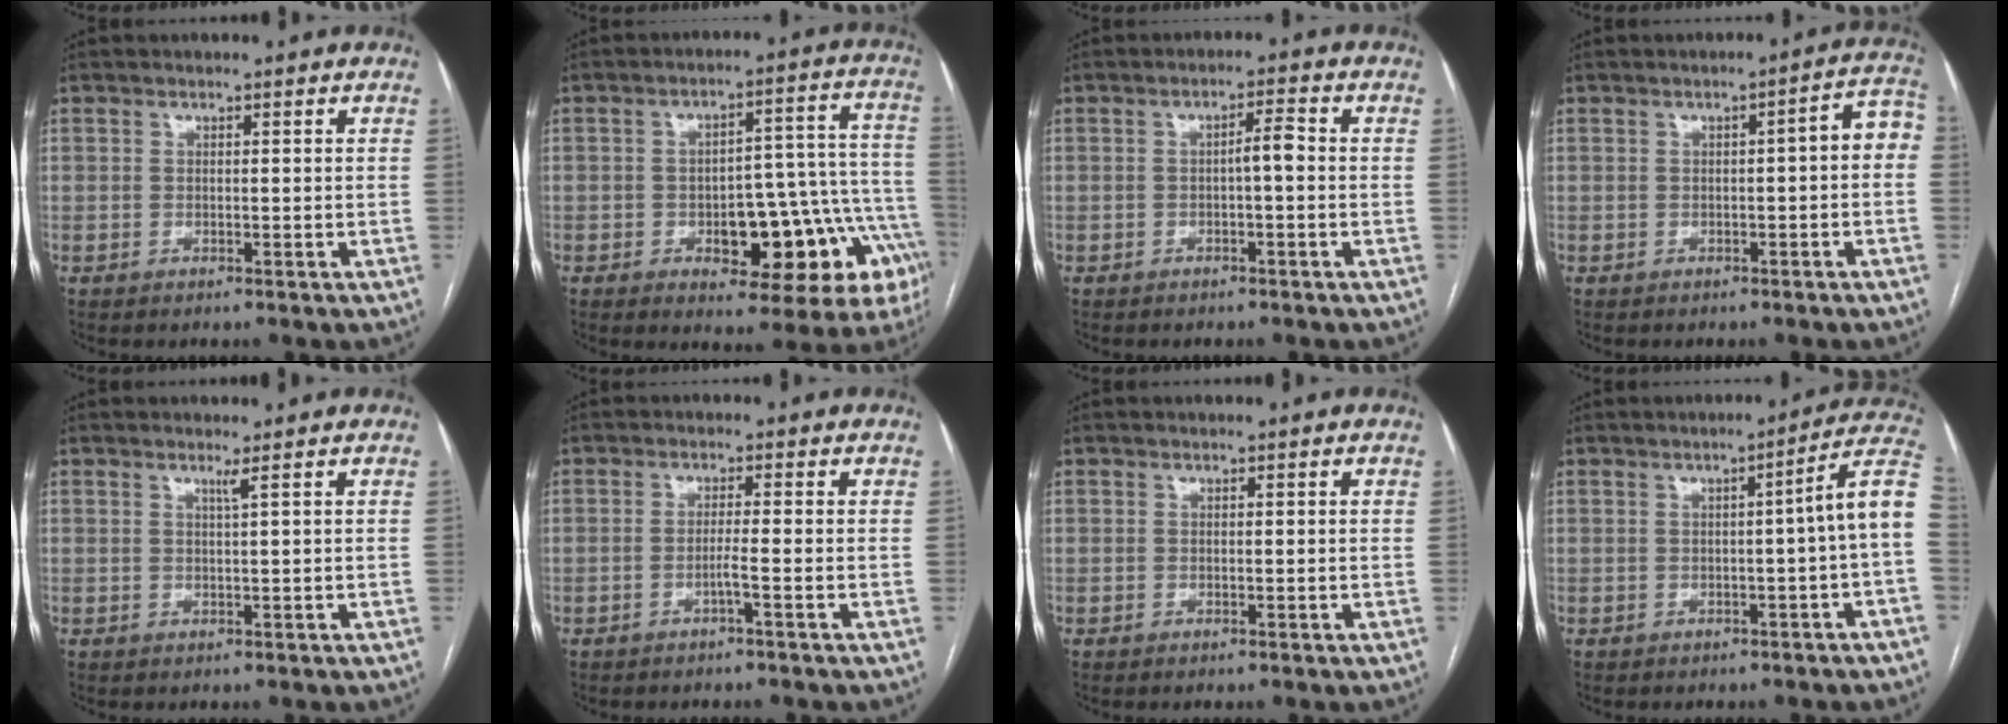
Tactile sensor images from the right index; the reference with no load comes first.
{"total": 18.1, "force": [-6.9, 7.0, 15.3], "torque": [-0.104, 0.046, -0.072]}
{"total": 2.7, "force": [-0.3, 0.4, 2.7], "torque": [-0.041, 0.007, -0.006]}
{"total": 4.8, "force": [-0.3, 1.0, 4.7], "torque": [-0.051, 0.025, -0.008]}
{"total": 1.0, "force": [0.6, -0.4, 0.7], "torque": [-0.024, -0.009, 0.014]}
{"total": 1.8, "force": [-0.9, -0.5, 1.5], "torque": [-0.025, 0.000, -0.019]}
{"total": 0.0}
{"total": 7.1, "force": [-0.8, -1.0, 7.0], "torque": [-0.074, 0.016, -0.016]}